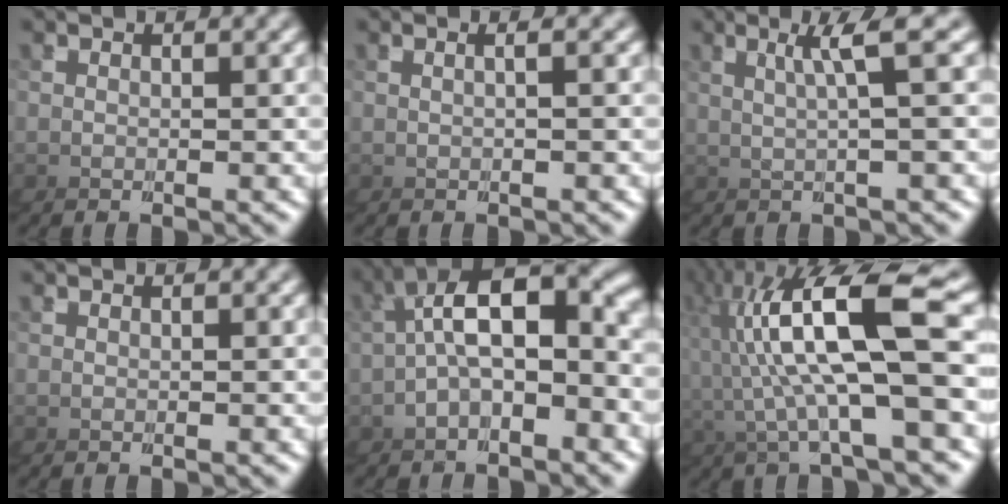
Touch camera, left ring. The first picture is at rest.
{"total": 1.9, "force": [-0.6, -1.8, 0.1], "torque": [-0.019, 0.006, -0.003]}
{"total": 3.2, "force": [0.9, -3.1, 0.3], "torque": [-0.024, 0.022, 0.014]}
{"total": 0.0}
{"total": 10.4, "force": [-0.8, 7.5, 7.2], "torque": [-0.164, -0.013, -0.014]}
{"total": 8.7, "force": [2.2, 2.0, 8.2], "torque": [-0.144, 0.029, 0.030]}